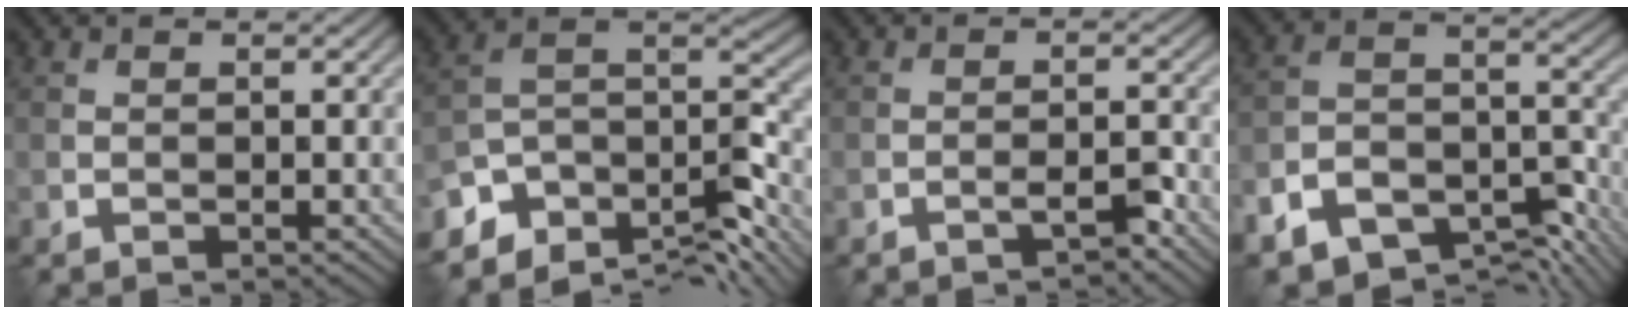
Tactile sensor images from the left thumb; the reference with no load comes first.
{"total": 10.3, "force": [-7.0, 5.2, 5.5], "torque": [-0.113, 0.002, -0.119]}
{"total": 2.4, "force": [-1.7, 0.3, 1.6], "torque": [-0.025, 0.010, -0.033]}
{"total": 11.6, "force": [-8.6, 5.7, 5.4], "torque": [-0.109, -0.018, -0.140]}